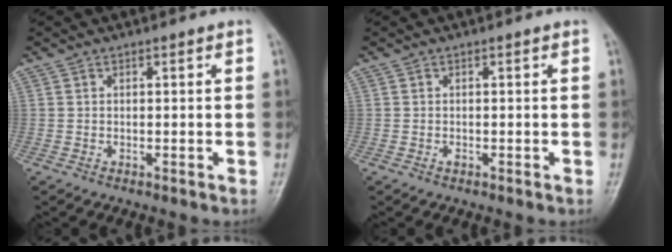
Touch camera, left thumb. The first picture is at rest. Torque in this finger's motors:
{"motor_torque": [-0.03, -0.01, 0.10, 0.04, 0.00]}